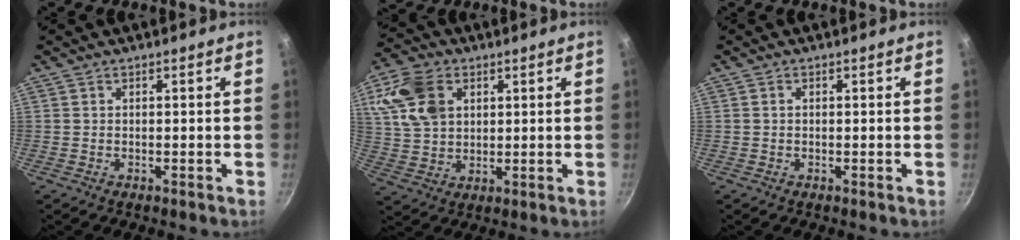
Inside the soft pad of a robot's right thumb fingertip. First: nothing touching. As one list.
[{"total": 11.8, "force": [3.9, 8.5, 7.2], "torque": [-0.119, -0.003, 0.076]}, {"total": 0.6, "force": [0.1, 0.4, 0.3], "torque": [-0.005, 0.004, 0.000]}]